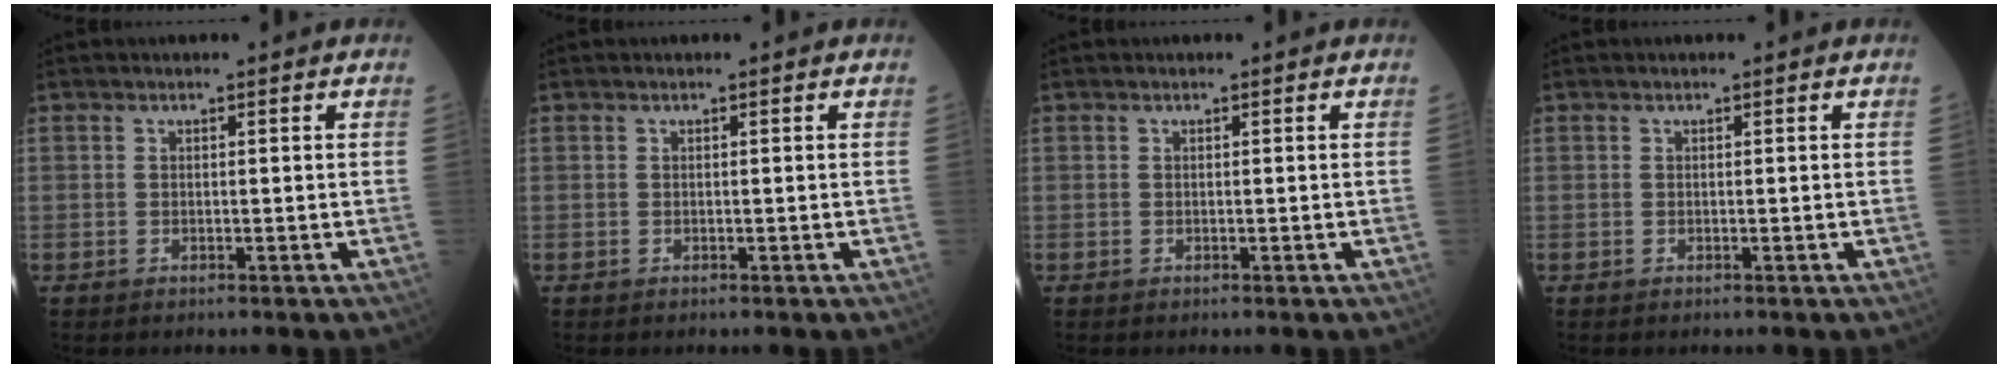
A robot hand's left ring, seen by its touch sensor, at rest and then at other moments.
{"total": 0.0}
{"total": 0.0}
{"total": 0.0}